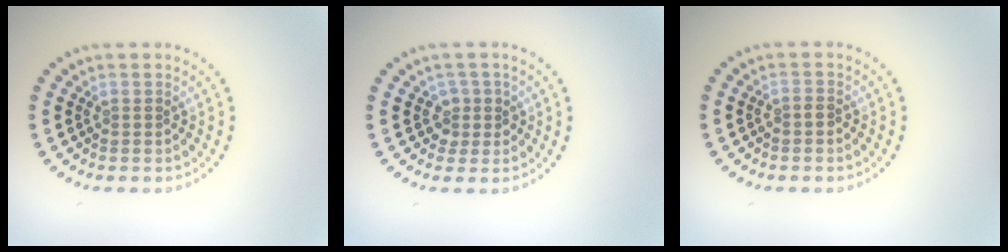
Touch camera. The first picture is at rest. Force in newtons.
{"total": 1.8, "press": 1.4, "slide": 1.1}
{"total": 0.7, "press": 0.3, "slide": 0.6}